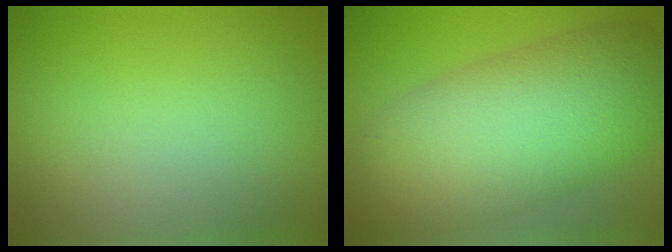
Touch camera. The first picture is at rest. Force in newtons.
{"total": 11.1, "press": 11.1, "slide": 0.2}